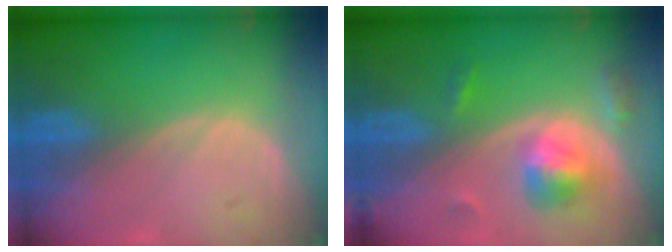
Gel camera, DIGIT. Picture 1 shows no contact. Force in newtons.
{"total": 5.6, "press": 5.2, "slide": 1.9}